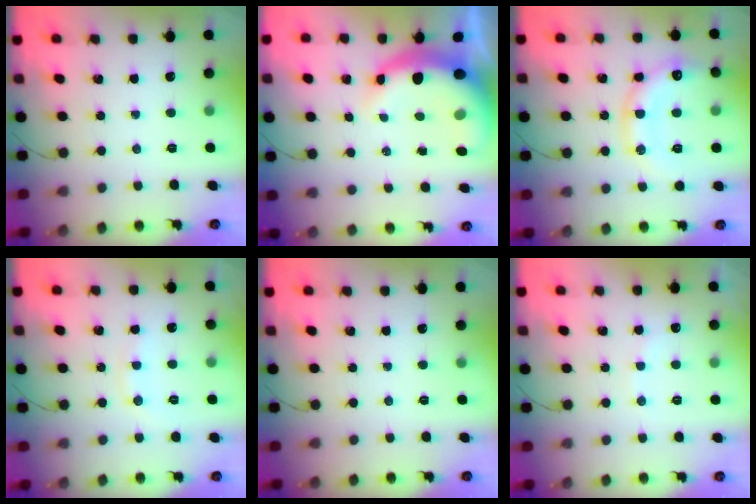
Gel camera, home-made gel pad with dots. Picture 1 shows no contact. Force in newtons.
{"total": 9.4, "press": 9.2, "slide": 2.3}
{"total": 14.7, "press": 14.6, "slide": 1.5}
{"total": 6.5, "press": 6.5, "slide": 0.8}
{"total": 0.0}
{"total": 5.3, "press": 5.3, "slide": 0.8}